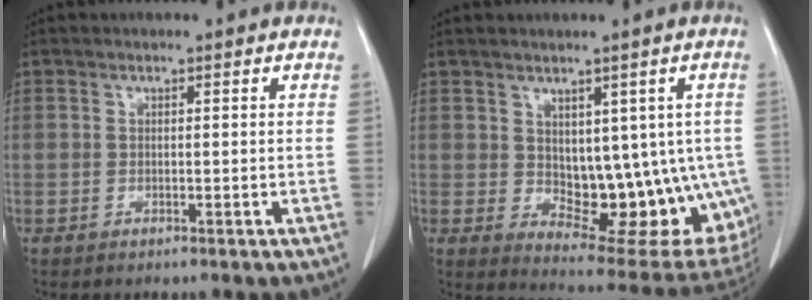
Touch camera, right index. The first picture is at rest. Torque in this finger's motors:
{"motor_torque": [0.59, 0.15, 0.14, 0.04]}